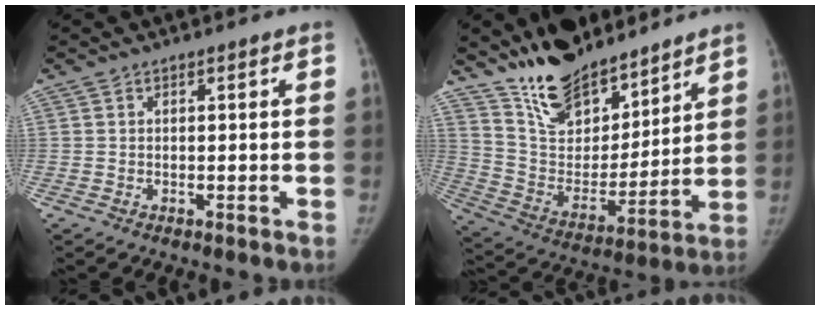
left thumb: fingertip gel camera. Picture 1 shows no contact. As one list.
[{"total": 19.4, "force": [15.5, 8.5, 8.0], "torque": [-0.090, -0.097, 0.274]}]